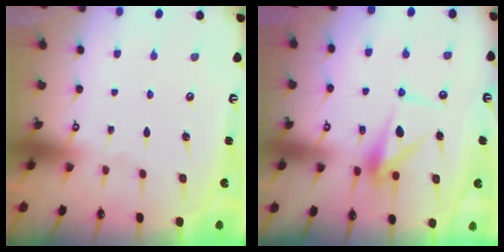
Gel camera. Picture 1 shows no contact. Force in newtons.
{"total": 9.9, "press": 9.9, "slide": 0.2}